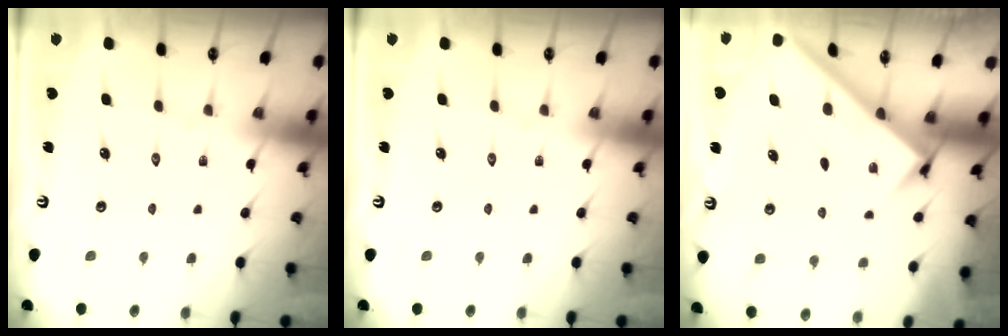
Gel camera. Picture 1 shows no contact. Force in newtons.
{"total": 0.0}
{"total": 2.9, "press": 2.9, "slide": 0.1}